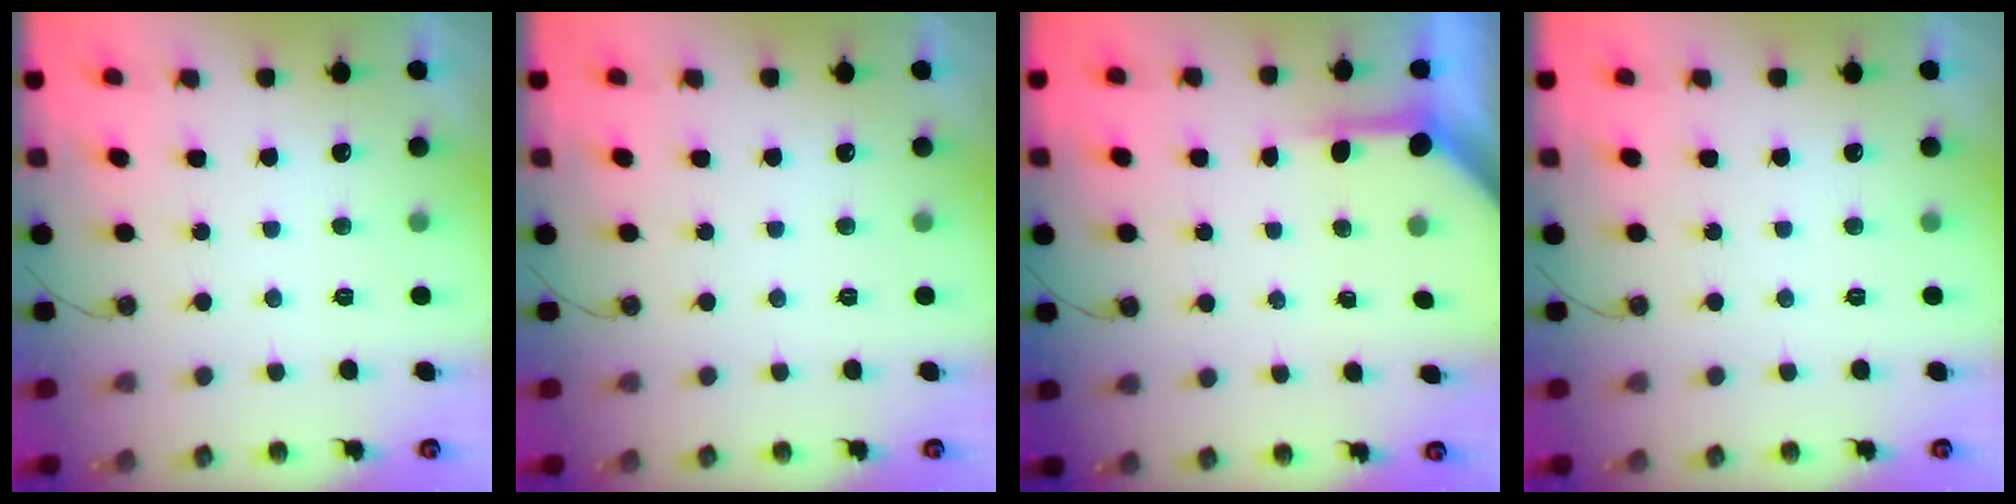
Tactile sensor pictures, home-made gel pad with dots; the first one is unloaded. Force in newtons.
{"total": 0.0}
{"total": 3.8, "press": 3.8, "slide": 0.5}
{"total": 0.0}